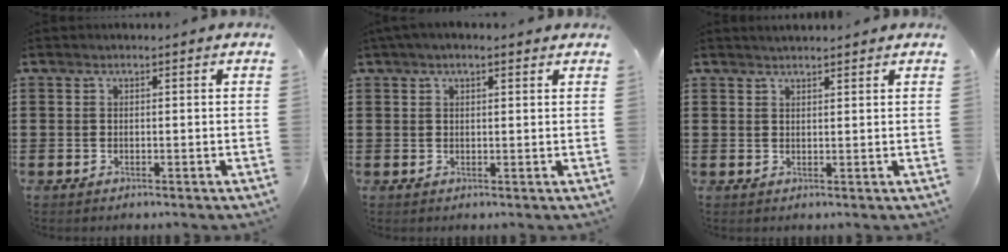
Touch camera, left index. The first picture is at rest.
{"total": 1.8, "force": [1.2, 0.5, 1.2], "torque": [-0.026, 0.005, 0.021]}
{"total": 1.4, "force": [1.4, 0.1, 0.3], "torque": [-0.007, 0.004, 0.025]}